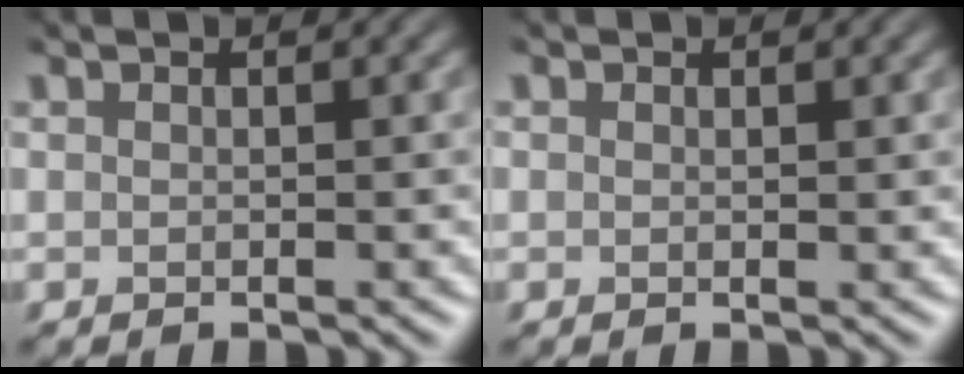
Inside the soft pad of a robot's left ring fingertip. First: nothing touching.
{"total": 0.0}